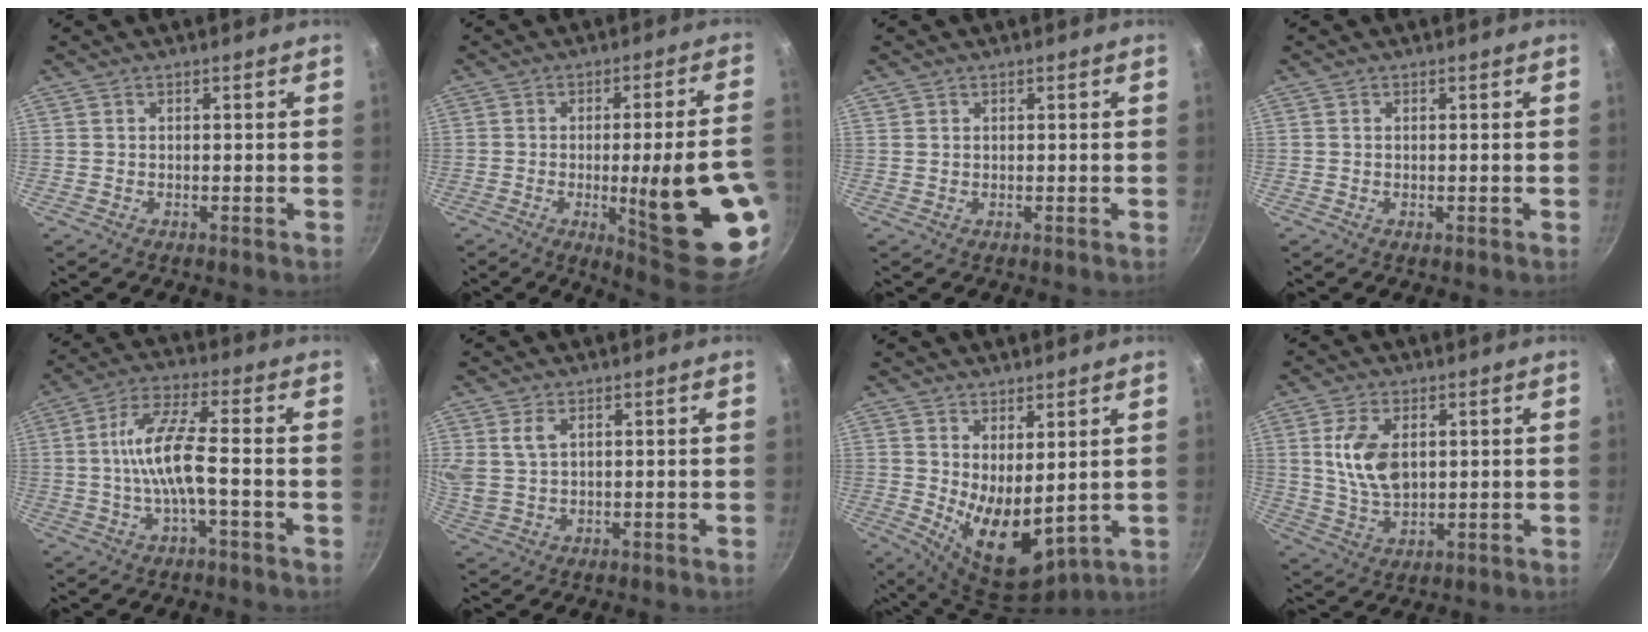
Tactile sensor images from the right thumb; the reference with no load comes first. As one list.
[{"total": 21.0, "force": [-4.4, 3.9, 20.1], "torque": [-0.250, 0.004, -0.046]}, {"total": 0.6, "force": [0.3, 0.5, 0.1], "torque": [0.004, 0.002, 0.004]}, {"total": 0.0}, {"total": 9.7, "force": [-1.7, 2.2, 9.3], "torque": [-0.185, 0.026, -0.040]}, {"total": 4.6, "force": [1.9, 2.7, 3.3], "torque": [-0.061, -0.006, 0.044]}, {"total": 10.8, "force": [2.2, 5.4, 9.1], "torque": [-0.124, -0.048, 0.055]}, {"total": 9.5, "force": [2.0, 5.5, 7.5], "torque": [-0.137, -0.015, 0.043]}]